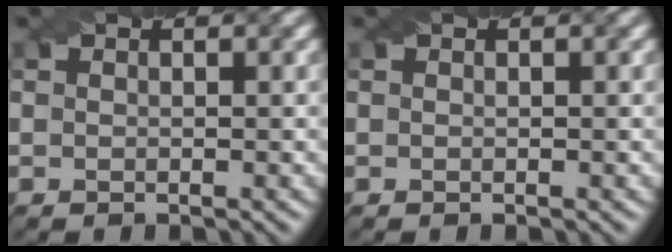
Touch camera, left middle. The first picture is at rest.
{"total": 0.0}